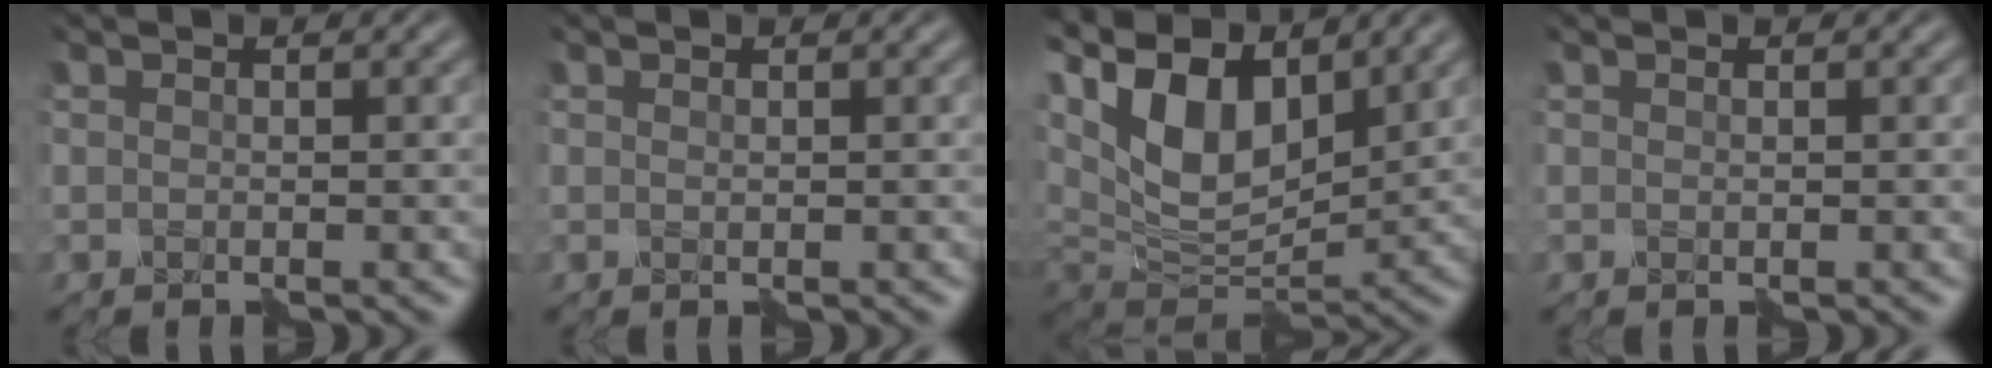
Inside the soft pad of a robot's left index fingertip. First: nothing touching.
{"total": 0.0}
{"total": 11.6, "force": [5.0, 6.0, 8.7], "torque": [-0.188, 0.028, 0.080]}
{"total": 0.0}